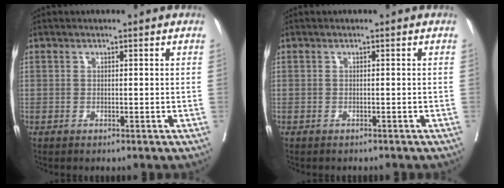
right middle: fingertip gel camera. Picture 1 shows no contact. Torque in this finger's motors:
{"motor_torque": [0.99, -1.14, 0.06, 0.05]}